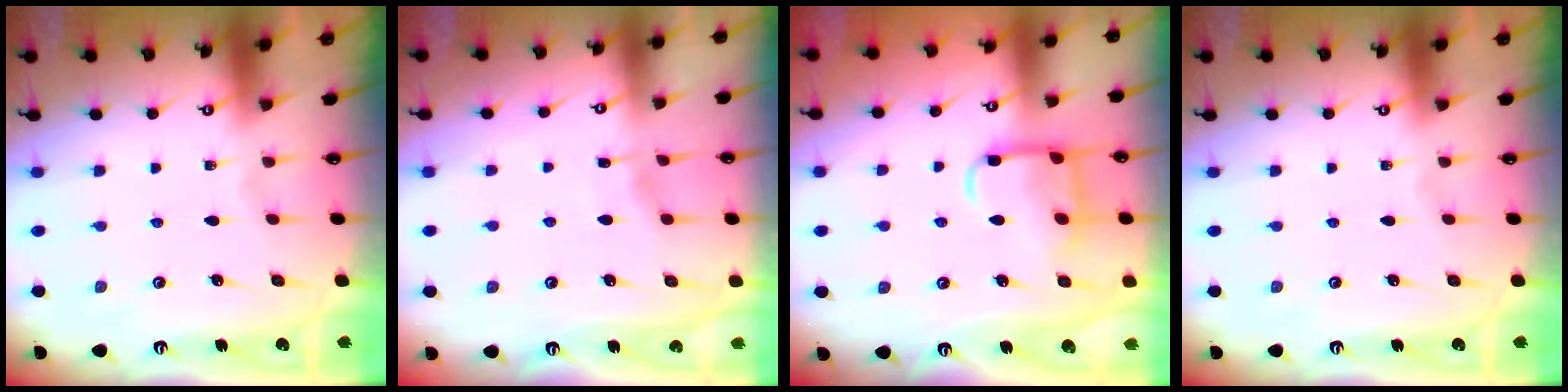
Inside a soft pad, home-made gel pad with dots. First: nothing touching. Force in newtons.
{"total": 2.5, "press": 2.5, "slide": 0.4}
{"total": 13.0, "press": 12.9, "slide": 1.3}
{"total": 0.0}